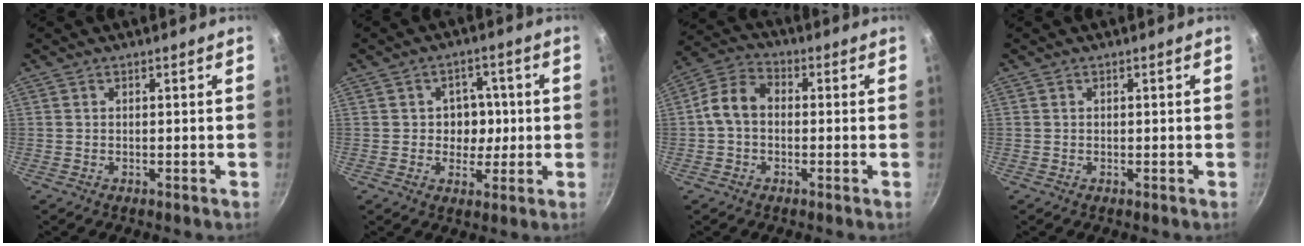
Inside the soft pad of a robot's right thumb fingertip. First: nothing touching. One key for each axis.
{"total": 6.5, "fx": 0.2, "fy": 5.3, "fz": 3.7, "tx": -0.005, "ty": 0.008, "tz": 0.001}
{"total": 7.8, "fx": -0.3, "fy": 5.6, "fz": 5.4, "tx": -0.095, "ty": 0.027, "tz": -0.017}
{"total": 0.0}